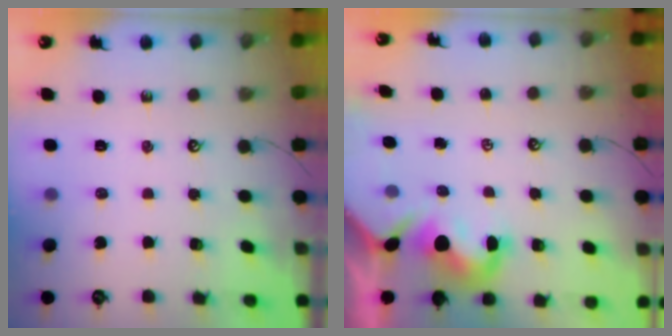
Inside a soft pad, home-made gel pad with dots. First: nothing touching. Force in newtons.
{"total": 3.6, "press": 3.5, "slide": 0.8}